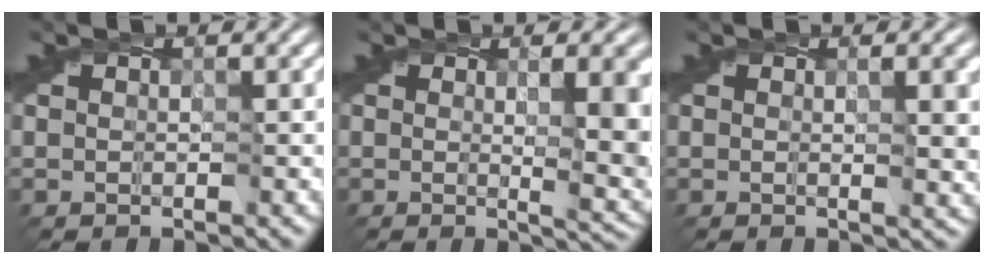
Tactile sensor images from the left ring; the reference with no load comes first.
{"total": 9.2, "force": [0.1, 3.4, 8.5], "torque": [-0.097, -0.005, 0.004]}
{"total": 4.0, "force": [0.4, 1.2, 3.8], "torque": [-0.047, -0.002, 0.005]}